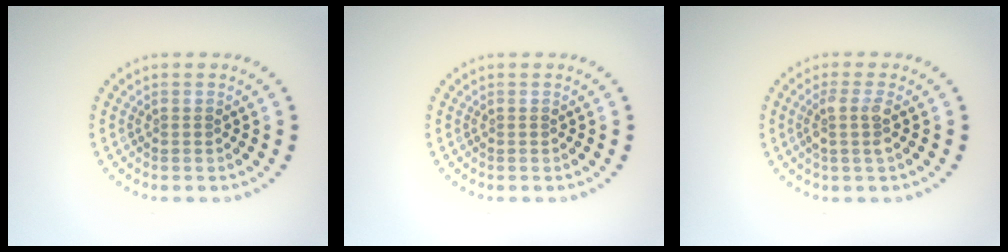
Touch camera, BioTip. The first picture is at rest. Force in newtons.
{"total": 0.0}
{"total": 2.1, "press": 1.6, "slide": 1.3}